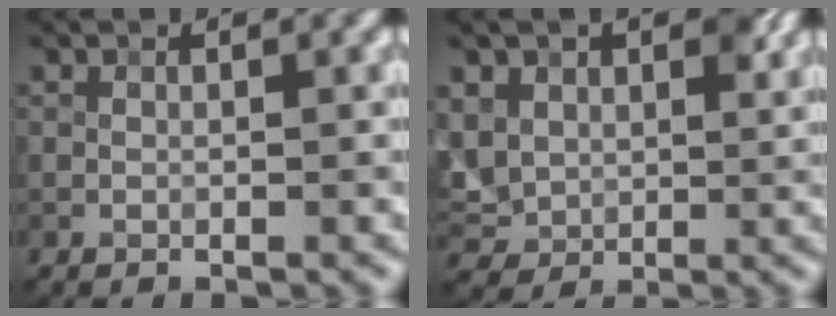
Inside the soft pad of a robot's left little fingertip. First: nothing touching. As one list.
[{"total": 6.1, "force": [2.2, 4.8, 3.0], "torque": [-0.089, 0.003, 0.039]}]